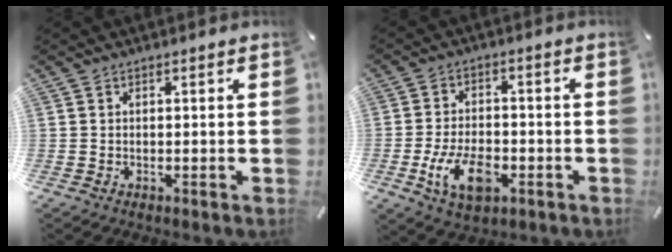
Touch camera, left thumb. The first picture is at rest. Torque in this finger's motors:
{"motor_torque": [1.51, 2.15, 1.14, 0.35, 0.10]}